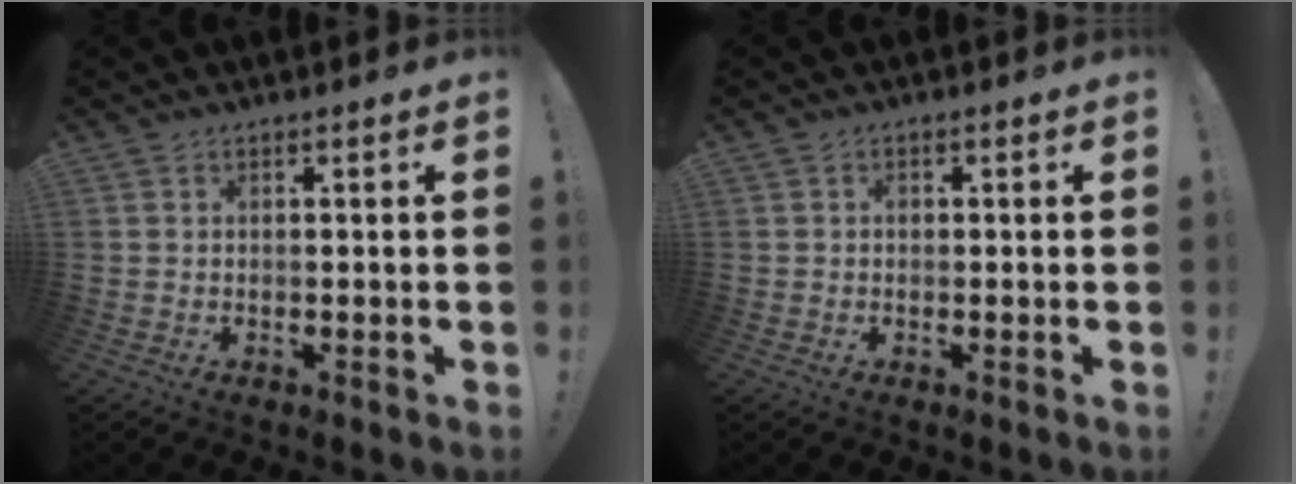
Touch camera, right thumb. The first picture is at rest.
{"total": 0.8, "force": [-0.3, 0.6, 0.5], "torque": [-0.009, 0.003, -0.007]}